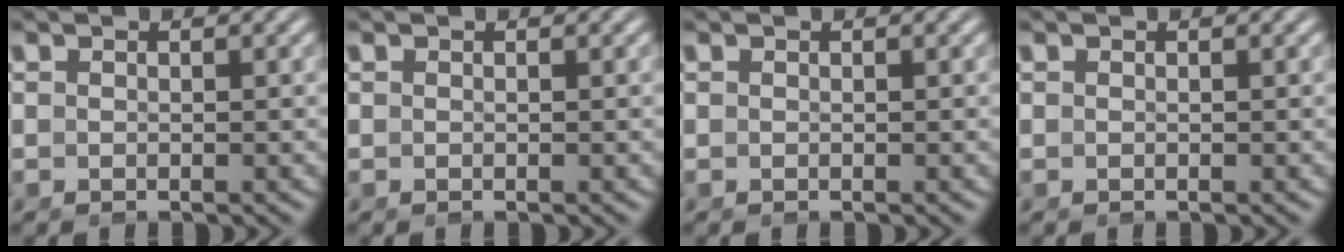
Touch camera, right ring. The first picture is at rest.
{"total": 0.0}
{"total": 0.0}
{"total": 0.0}